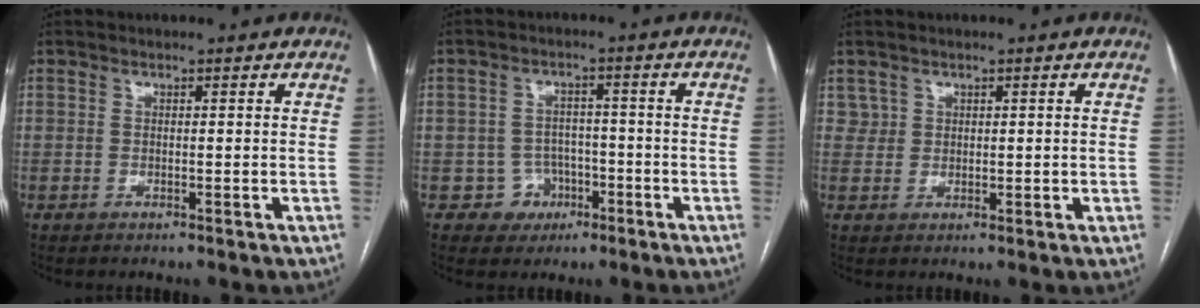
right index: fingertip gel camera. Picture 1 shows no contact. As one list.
[{"total": 5.3, "force": [-2.3, 4.8, 0.1], "torque": [0.010, 0.018, -0.029]}, {"total": 2.2, "force": [1.2, 1.9, 0.1], "torque": [0.010, 0.003, 0.017]}]